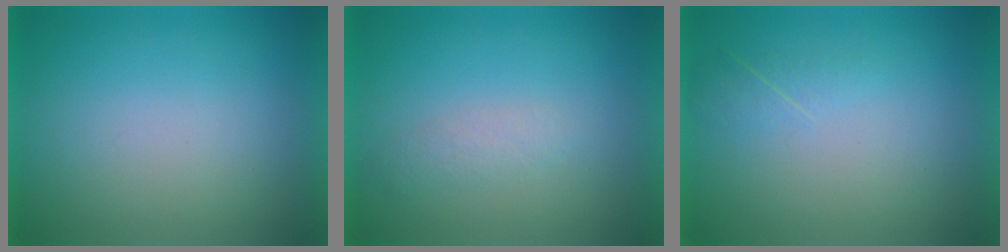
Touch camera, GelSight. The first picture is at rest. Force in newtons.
{"total": 1.8}
{"total": 1.9}